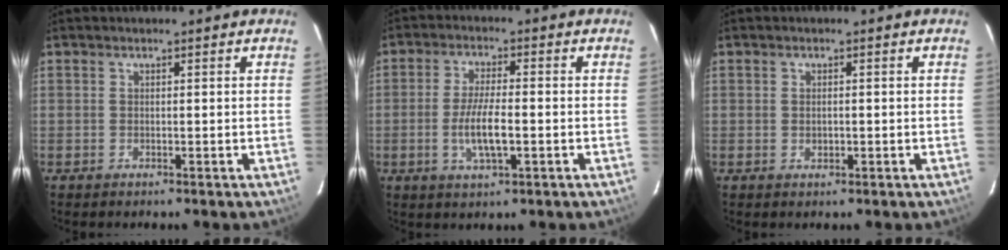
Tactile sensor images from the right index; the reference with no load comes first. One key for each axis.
{"total": 6.9, "fx": -1.7, "fy": 1.8, "fz": 6.5, "tx": -0.130, "ty": -0.006, "tz": -0.032}
{"total": 1.2, "fx": -0.1, "fy": 0.9, "fz": 0.7, "tx": -0.011, "ty": 0.000, "tz": -0.001}